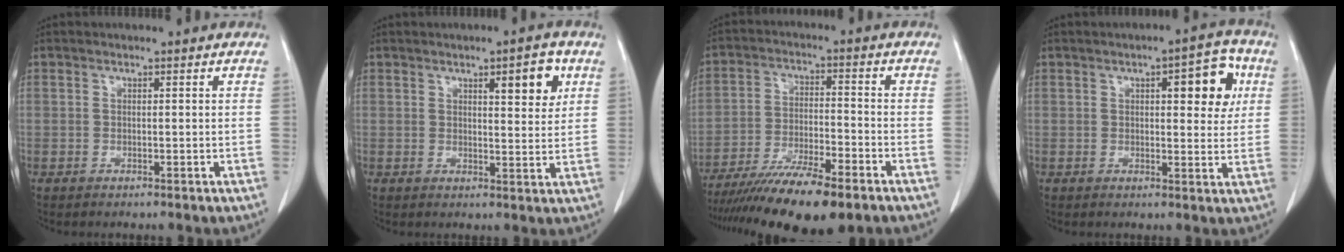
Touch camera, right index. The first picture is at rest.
{"total": 5.6, "force": [2.7, 1.3, 4.8], "torque": [-0.063, -0.003, 0.036]}
{"total": 14.7, "force": [-11.2, 2.3, 9.2], "torque": [-0.162, -0.028, -0.187]}
{"total": 7.7, "force": [2.5, 2.6, 6.9], "torque": [-0.079, 0.012, 0.027]}